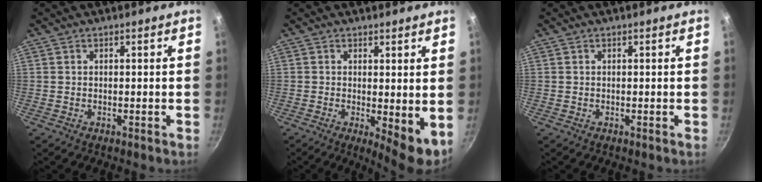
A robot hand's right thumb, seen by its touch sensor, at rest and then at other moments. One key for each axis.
{"total": 6.1, "fx": 0.2, "fy": 2.0, "fz": 5.7, "tx": -0.078, "ty": -0.020, "tz": 0.005}
{"total": 0.0}